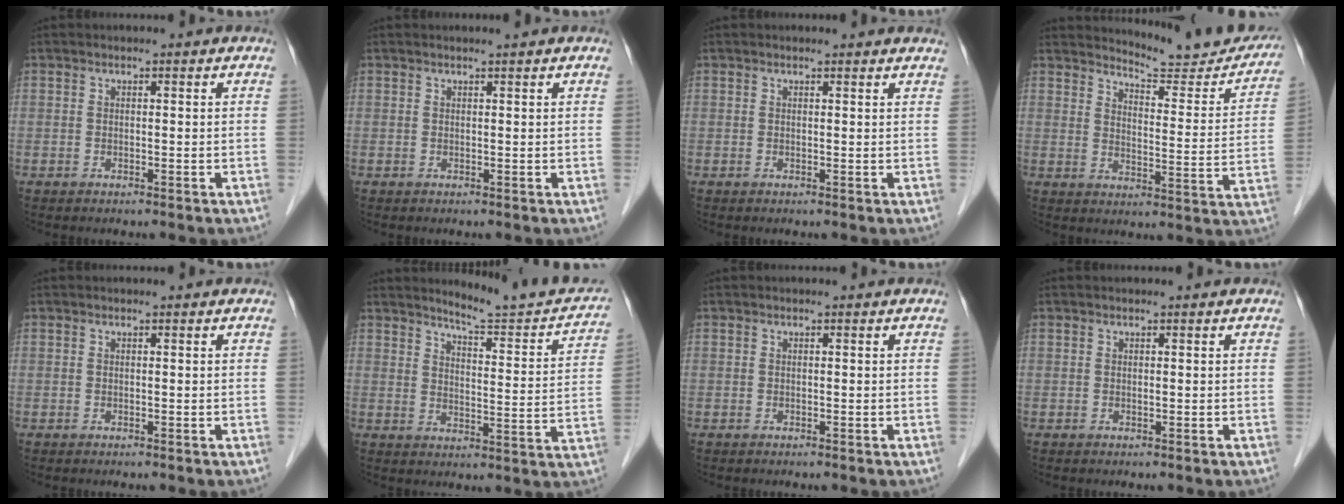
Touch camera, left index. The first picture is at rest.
{"total": 0.7, "force": [0.6, -0.2, 0.3], "torque": [-0.012, -0.003, 0.015]}
{"total": 3.3, "force": [3.3, 0.3, 0.6], "torque": [-0.013, 0.006, 0.025]}
{"total": 15.3, "force": [14.8, 2.0, 3.1], "torque": [-0.031, -0.060, 0.172]}
{"total": 0.0}
{"total": 10.5, "force": [10.1, 1.0, 2.5], "torque": [-0.033, -0.018, 0.122]}
{"total": 0.0}
{"total": 0.0}